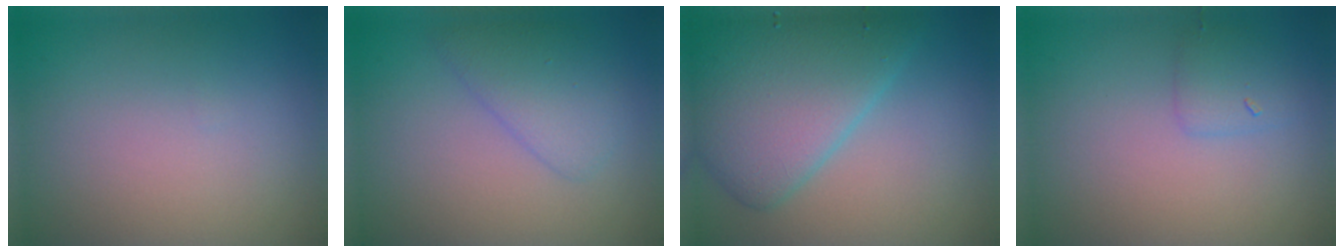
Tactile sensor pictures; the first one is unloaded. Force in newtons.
{"total": 3.0, "press": 3.0, "slide": 0.2}
{"total": 7.4, "press": 7.4, "slide": 0.3}
{"total": 1.5, "press": 1.5, "slide": 0.1}